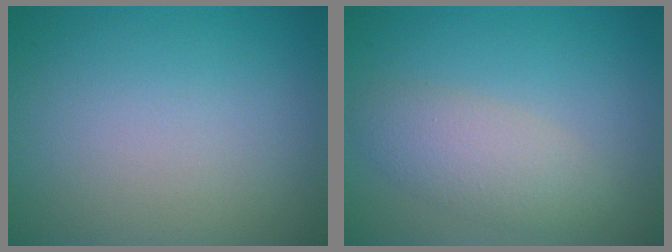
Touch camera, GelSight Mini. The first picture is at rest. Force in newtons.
{"total": 3.5, "press": 3.5, "slide": 0.2}